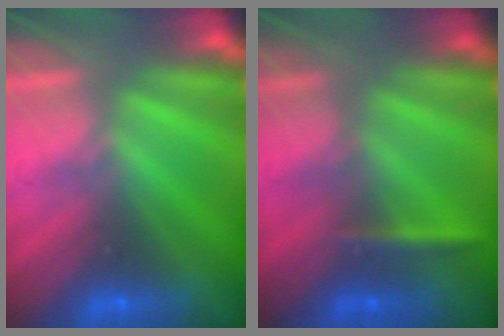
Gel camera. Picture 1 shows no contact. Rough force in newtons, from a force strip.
{"total": 2.4}